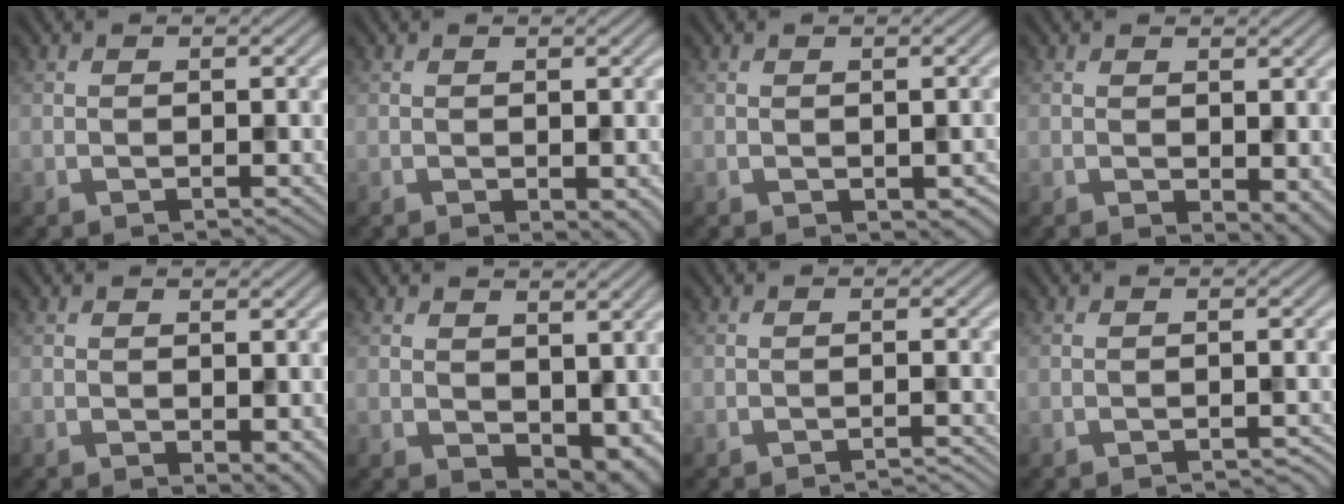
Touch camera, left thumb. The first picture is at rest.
{"total": 2.0, "force": [-0.6, 1.0, 1.7], "torque": [-0.021, -0.011, -0.004]}
{"total": 1.5, "force": [-0.4, 0.9, 1.1], "torque": [-0.015, -0.008, 0.001]}
{"total": 3.3, "force": [-0.3, 2.0, 2.6], "torque": [-0.036, -0.012, 0.000]}
{"total": 2.5, "force": [-0.6, 1.3, 2.1], "torque": [-0.028, -0.010, -0.005]}
{"total": 5.3, "force": [1.3, 3.5, 3.7], "torque": [-0.067, -0.019, 0.032]}
{"total": 1.4, "force": [-1.2, 0.2, 0.6], "torque": [0.003, 0.003, -0.025]}
{"total": 1.2, "force": [-1.1, 0.2, 0.5], "torque": [0.004, 0.001, -0.015]}